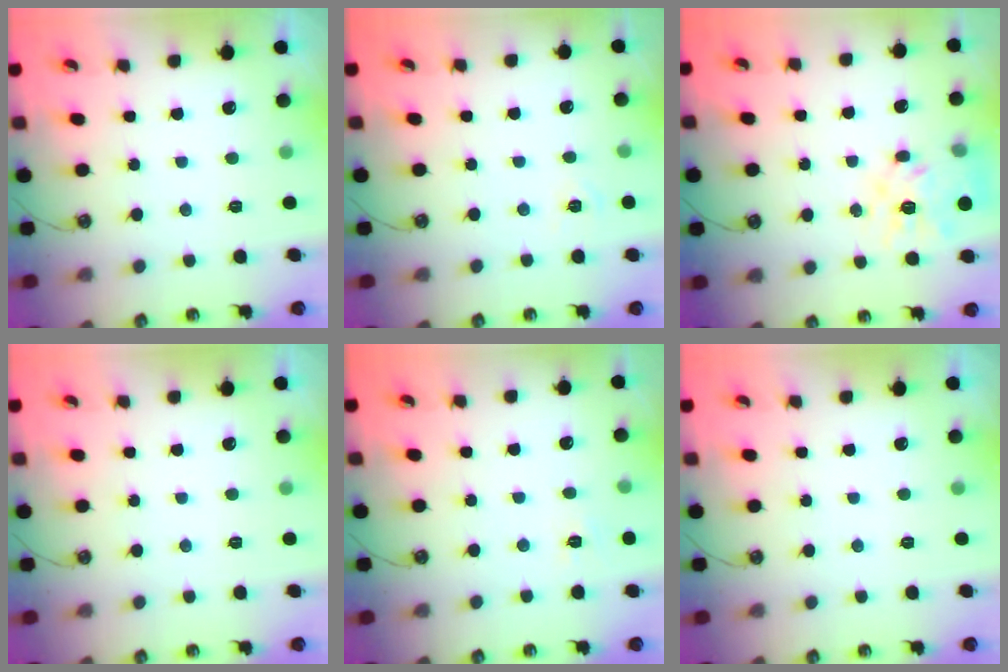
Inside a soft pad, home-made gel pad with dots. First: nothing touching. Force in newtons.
{"total": 3.2, "press": 3.2, "slide": 0.4}
{"total": 15.0, "press": 14.9, "slide": 1.3}
{"total": 0.0}
{"total": 4.1, "press": 4.1, "slide": 0.4}
{"total": 0.0}